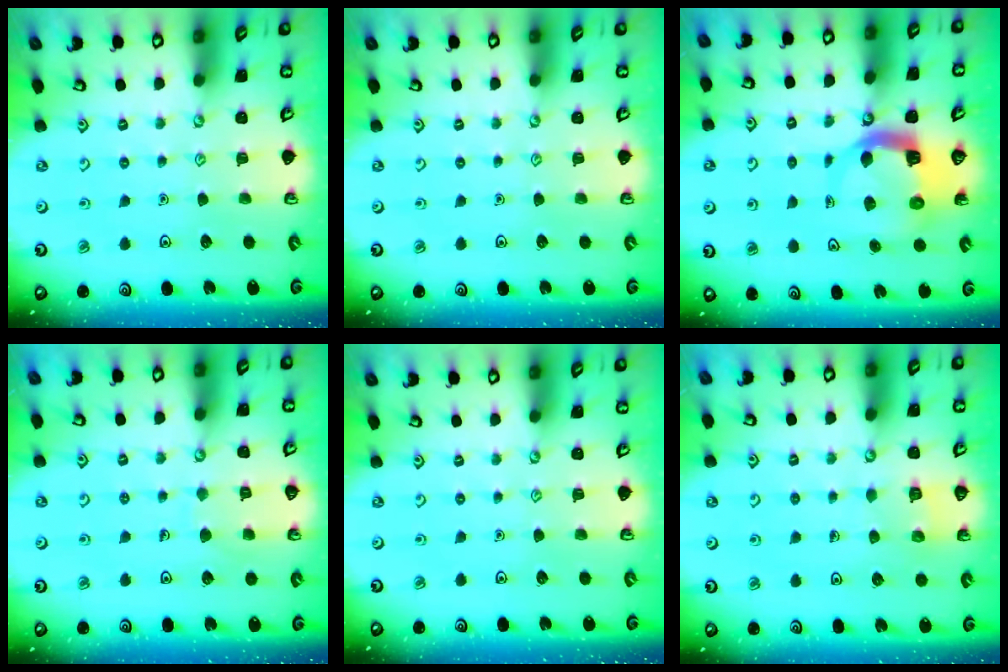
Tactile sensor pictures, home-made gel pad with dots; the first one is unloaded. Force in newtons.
{"total": 0.0}
{"total": 6.6, "press": 6.5, "slide": 0.8}
{"total": 5.7, "press": 5.7, "slide": 0.3}
{"total": 0.0}
{"total": 2.6, "press": 2.6, "slide": 0.1}